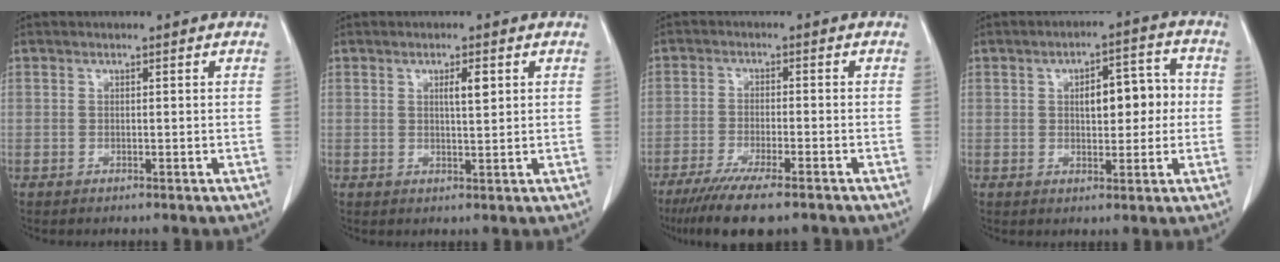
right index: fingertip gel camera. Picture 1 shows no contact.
{"total": 2.6, "force": [0.9, 0.4, 2.3], "torque": [-0.040, -0.002, 0.015]}
{"total": 10.5, "force": [-7.9, 1.3, 6.7], "torque": [-0.102, -0.022, -0.122]}
{"total": 7.5, "force": [0.7, 3.2, 6.7], "torque": [-0.092, 0.027, 0.012]}